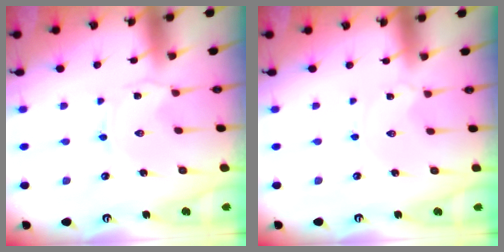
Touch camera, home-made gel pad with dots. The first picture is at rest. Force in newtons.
{"total": 0.6, "press": 0.5, "slide": 0.2}